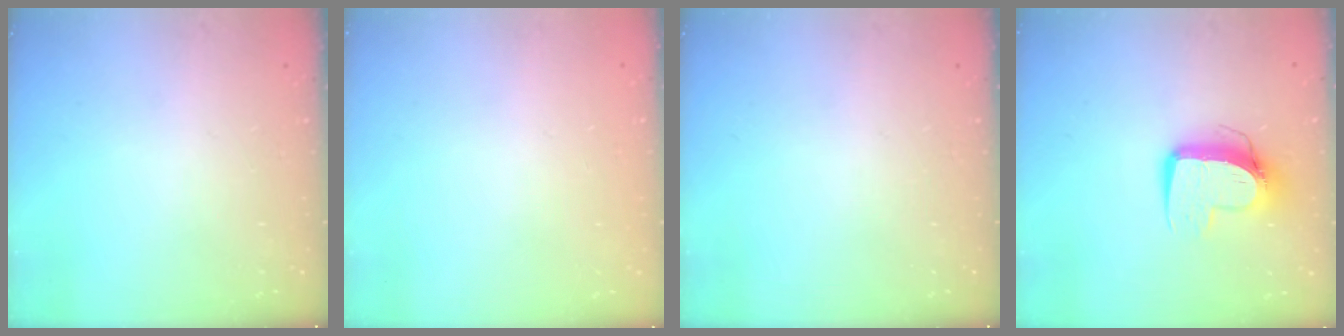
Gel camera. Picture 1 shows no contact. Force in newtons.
{"total": 0.0}
{"total": 0.0}
{"total": 10.2, "press": 10.1, "slide": 1.1}